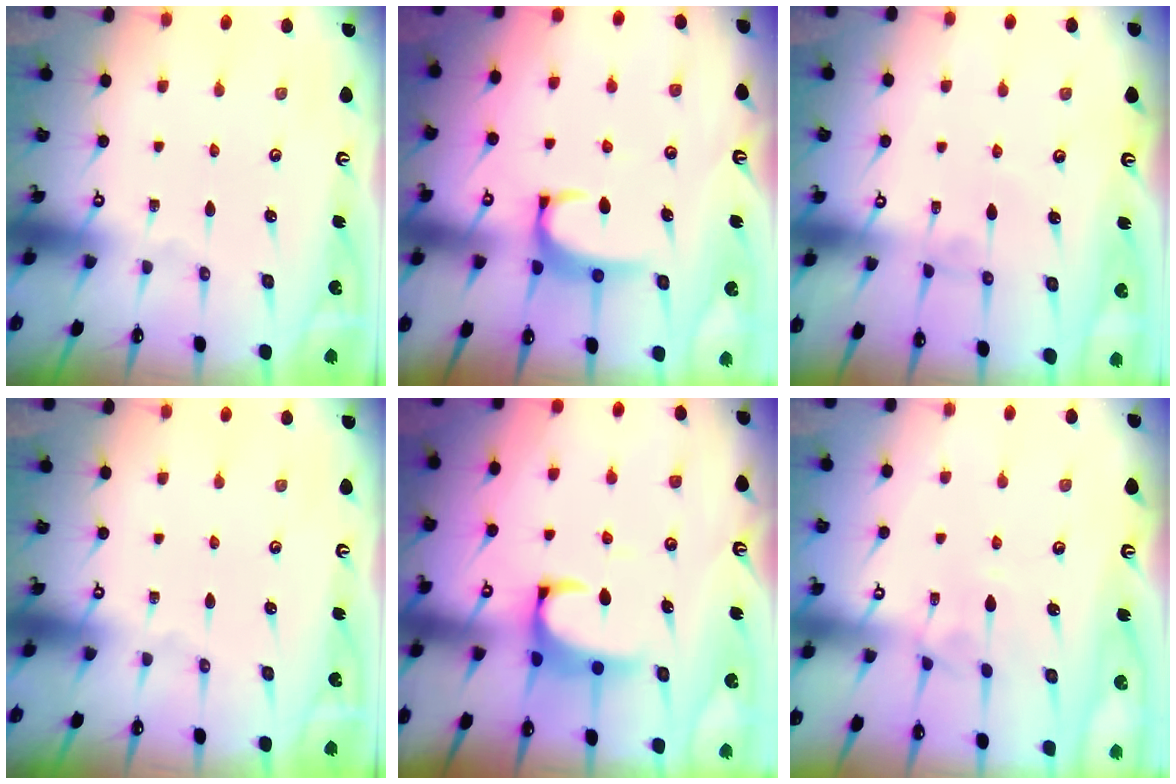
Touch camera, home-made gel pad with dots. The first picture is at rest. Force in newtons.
{"total": 3.2, "press": 3.1, "slide": 0.4}
{"total": 1.1, "press": 1.0, "slide": 0.2}
{"total": 0.0}
{"total": 2.2, "press": 2.0, "slide": 0.9}
{"total": 1.5, "press": 1.4, "slide": 0.5}